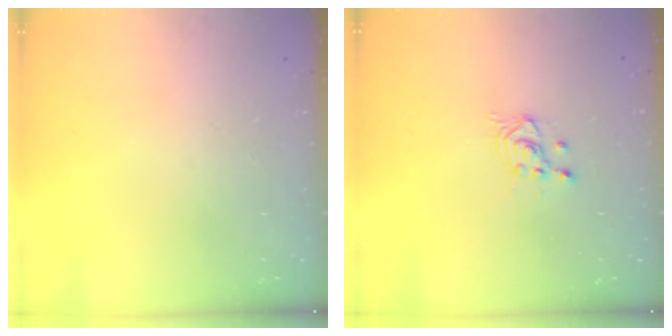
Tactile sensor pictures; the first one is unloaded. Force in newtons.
{"total": 2.6, "press": 2.5, "slide": 0.3}